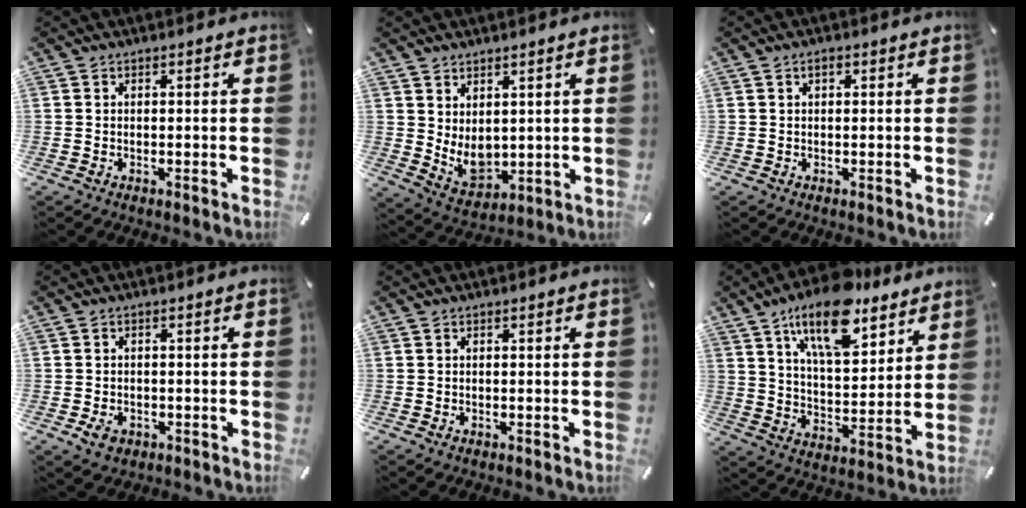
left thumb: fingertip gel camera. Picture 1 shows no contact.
{"total": 6.5, "force": [2.3, 5.0, 3.5], "torque": [-0.067, -0.021, 0.049]}
{"total": 1.2, "force": [0.5, 0.6, 0.9], "torque": [-0.020, 0.004, 0.008]}
{"total": 3.1, "force": [-1.2, 2.4, 1.5], "torque": [-0.032, 0.004, -0.023]}
{"total": 0.0}
{"total": 17.1, "force": [12.0, 7.5, 9.6], "torque": [-0.158, -0.063, 0.206]}